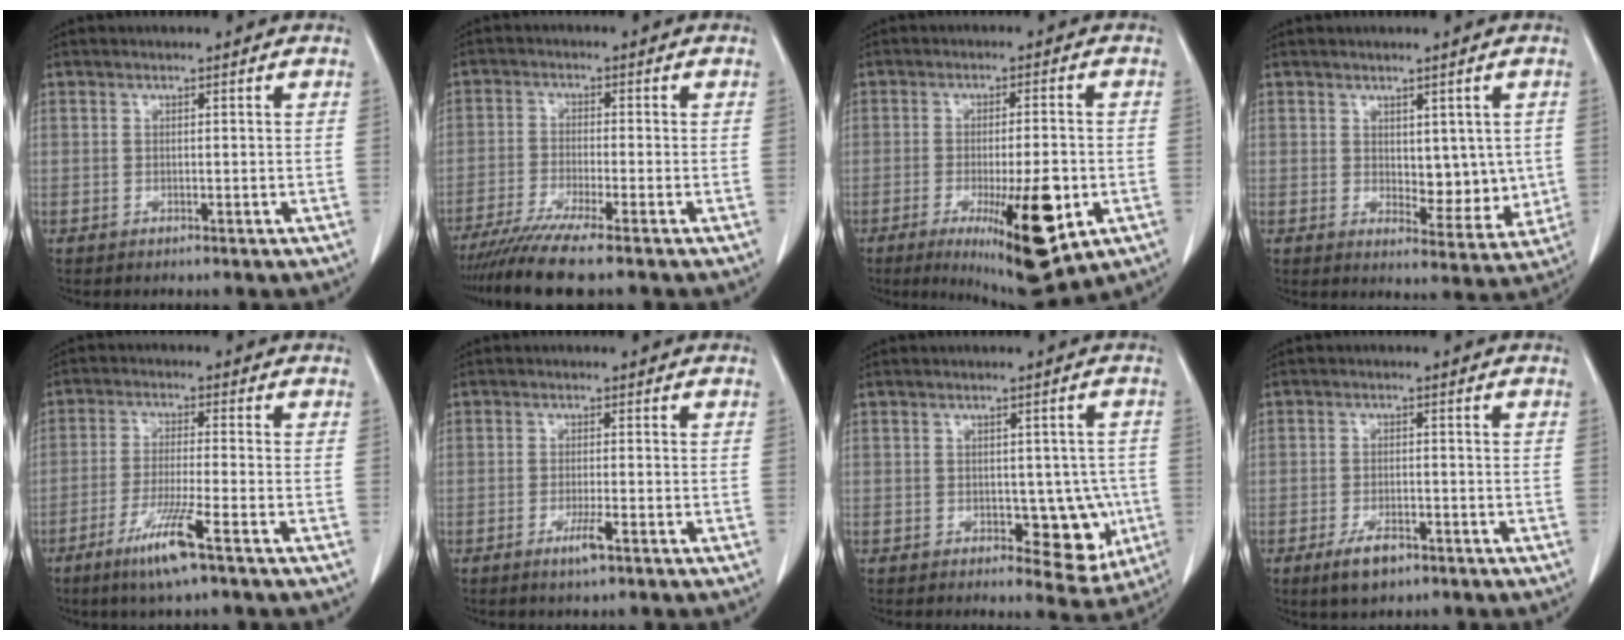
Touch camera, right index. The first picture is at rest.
{"total": 8.0, "force": [-6.4, -0.9, 4.6], "torque": [-0.072, -0.025, -0.110]}
{"total": 13.8, "force": [-4.9, 2.7, 12.6], "torque": [-0.184, -0.026, -0.061]}
{"total": 6.6, "force": [0.8, 3.6, 5.4], "torque": [-0.056, -0.010, 0.024]}
{"total": 7.7, "force": [-4.4, -0.4, 6.3], "torque": [-0.124, -0.019, -0.083]}
{"total": 2.9, "force": [-1.6, 0.0, 2.4], "torque": [-0.046, -0.006, -0.029]}
{"total": 7.4, "force": [-1.8, 4.0, 6.0], "torque": [-0.052, 0.006, -0.011]}
{"total": 4.5, "force": [-2.8, 2.1, 2.8], "torque": [-0.053, -0.001, -0.043]}